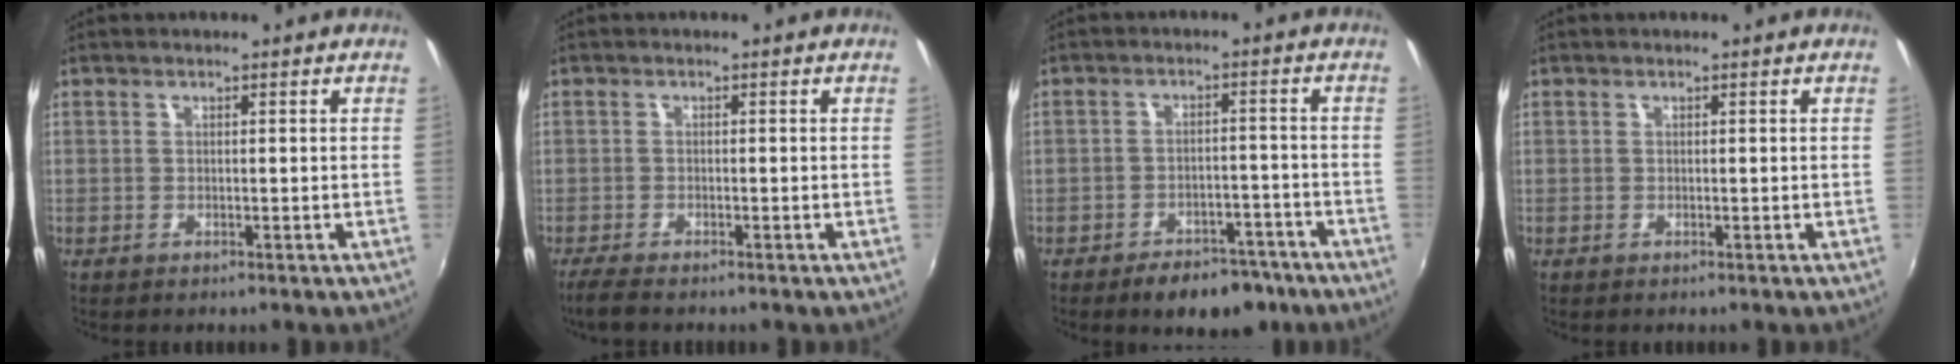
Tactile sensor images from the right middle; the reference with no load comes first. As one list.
[{"total": 2.9, "force": [-2.4, 0.2, 1.6], "torque": [-0.042, -0.010, -0.046]}, {"total": 8.7, "force": [-6.4, 4.7, 3.5], "torque": [-0.066, 0.025, -0.073]}, {"total": 0.0}]